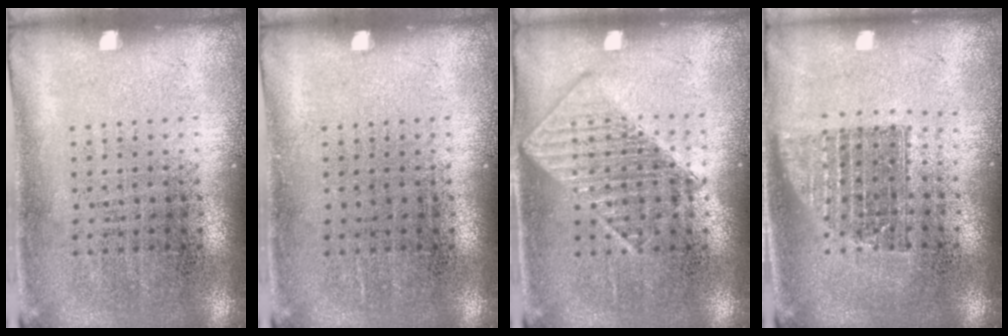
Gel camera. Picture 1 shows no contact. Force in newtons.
{"total": 0.0}
{"total": 1.0, "press": 1.0, "slide": 0.1}
{"total": 1.4, "press": 1.1, "slide": 0.8}